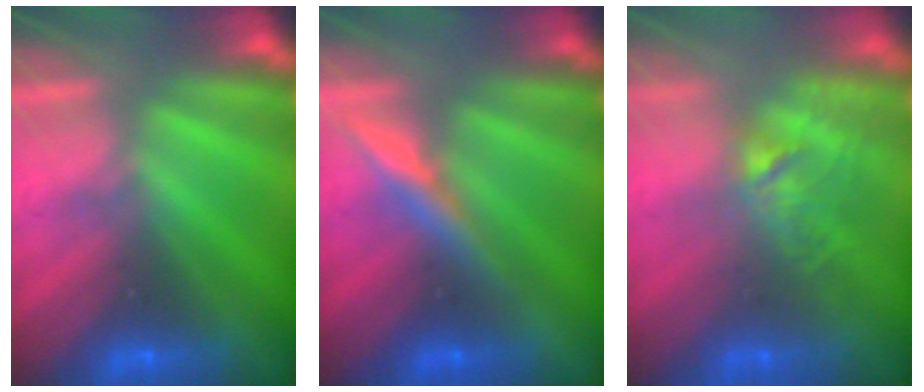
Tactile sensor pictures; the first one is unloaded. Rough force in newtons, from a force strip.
{"total": 4.4}
{"total": 2.8}